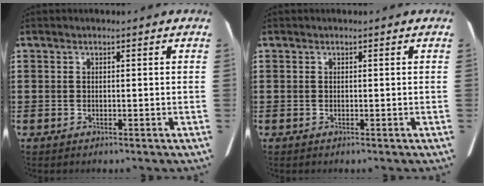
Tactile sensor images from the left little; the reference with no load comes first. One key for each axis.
{"total": 0.0}